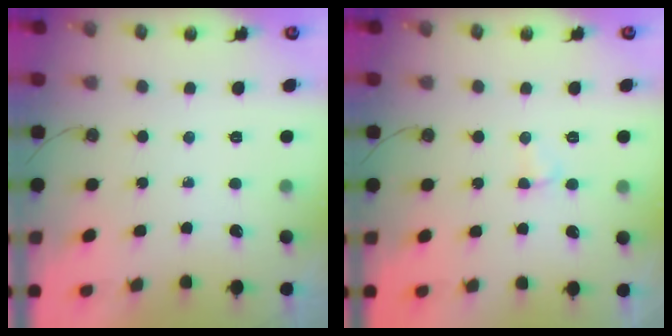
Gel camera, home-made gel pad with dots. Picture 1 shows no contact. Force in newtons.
{"total": 2.9, "press": 2.8, "slide": 0.6}